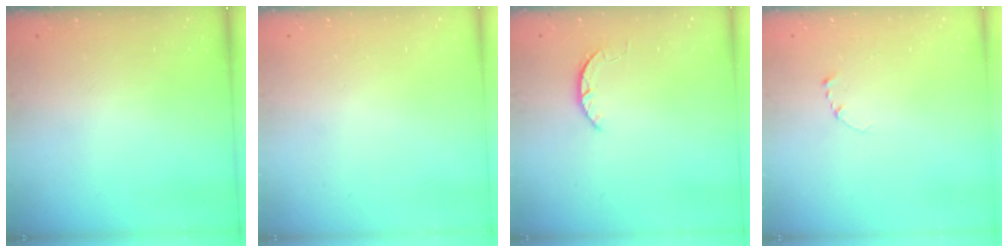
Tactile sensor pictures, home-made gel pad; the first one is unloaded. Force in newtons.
{"total": 2.6, "press": 2.6, "slide": 0.2}
{"total": 1.6, "press": 1.6, "slide": 0.3}
{"total": 2.3, "press": 2.3, "slide": 0.2}